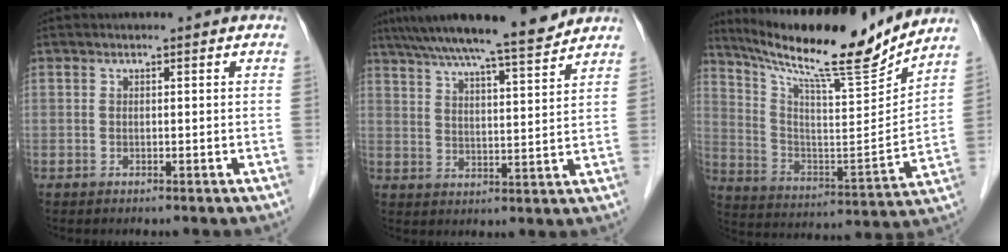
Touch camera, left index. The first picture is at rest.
{"total": 14.3, "force": [12.6, 0.2, 6.7], "torque": [-0.110, 0.014, 0.189]}
{"total": 20.2, "force": [18.0, 0.7, 9.2], "torque": [-0.169, -0.038, 0.289]}